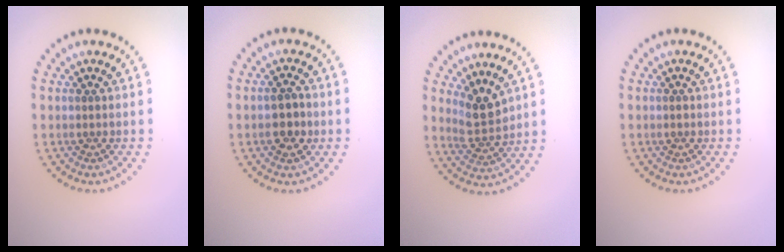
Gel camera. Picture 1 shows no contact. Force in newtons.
{"total": 2.4, "press": 2.3, "slide": 0.3}
{"total": 2.9, "press": 2.6, "slide": 1.4}
{"total": 0.7, "press": 0.6, "slide": 0.1}